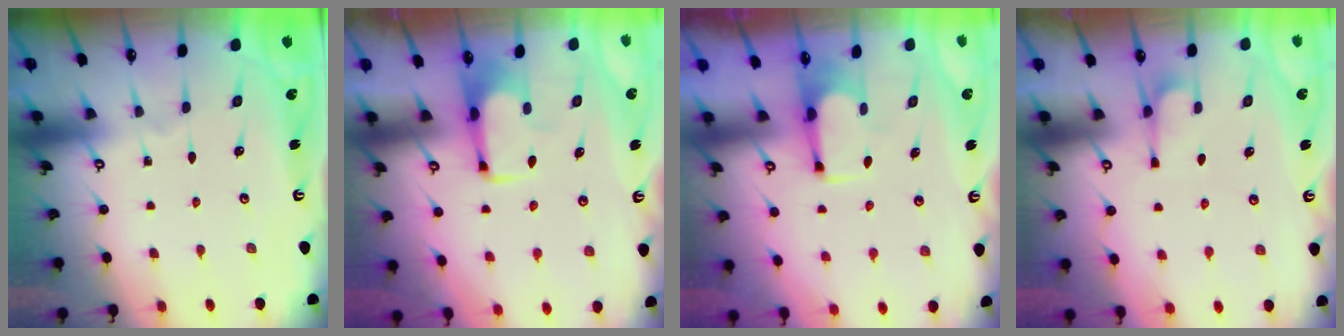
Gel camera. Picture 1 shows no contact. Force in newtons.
{"total": 2.0, "press": 1.9, "slide": 0.4}
{"total": 1.8, "press": 1.6, "slide": 0.8}
{"total": 2.4, "press": 2.2, "slide": 1.0}